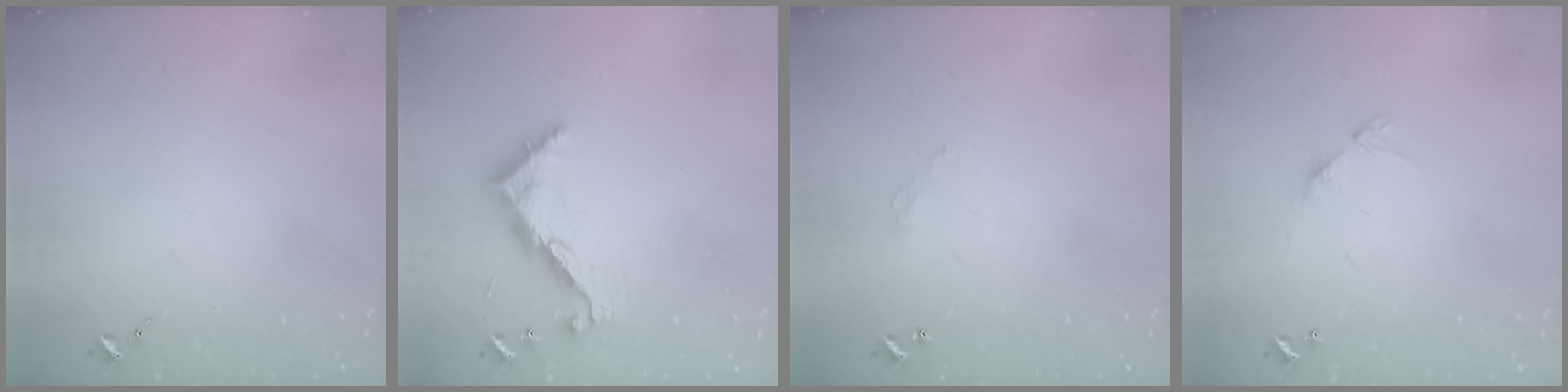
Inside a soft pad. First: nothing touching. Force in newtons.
{"total": 9.0, "press": 9.0, "slide": 0.5}
{"total": 2.7, "press": 2.7, "slide": 0.2}
{"total": 8.4, "press": 8.4, "slide": 0.6}